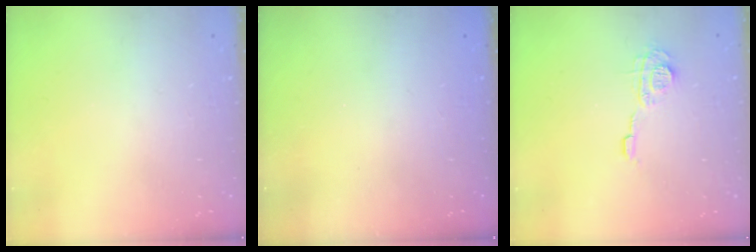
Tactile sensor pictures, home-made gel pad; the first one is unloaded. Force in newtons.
{"total": 2.4, "press": 2.2, "slide": 0.8}
{"total": 7.5, "press": 7.4, "slide": 0.5}